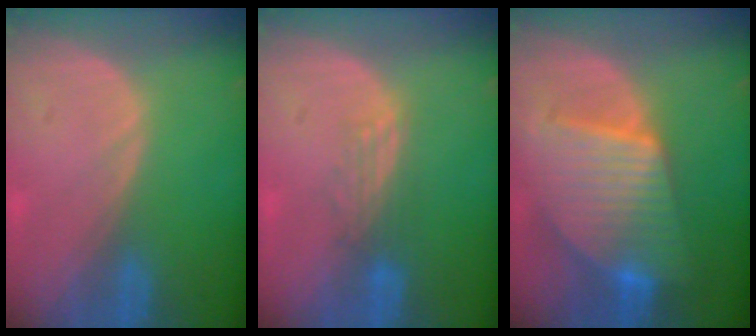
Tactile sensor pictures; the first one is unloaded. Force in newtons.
{"total": 2.8, "press": 2.6, "slide": 1.2}
{"total": 10.0, "press": 10.0, "slide": 0.7}